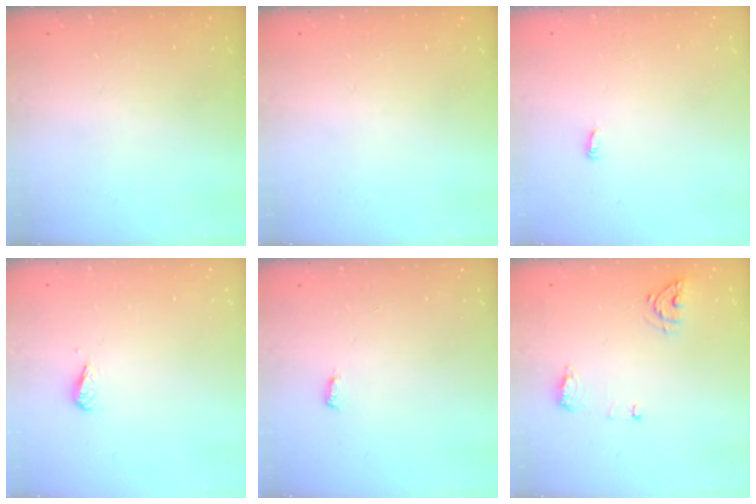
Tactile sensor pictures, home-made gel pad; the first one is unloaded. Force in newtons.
{"total": 0.0}
{"total": 2.9, "press": 2.9, "slide": 0.2}
{"total": 2.7, "press": 2.7, "slide": 0.6}
{"total": 3.1, "press": 3.1, "slide": 0.2}
{"total": 6.9, "press": 6.7, "slide": 1.7}